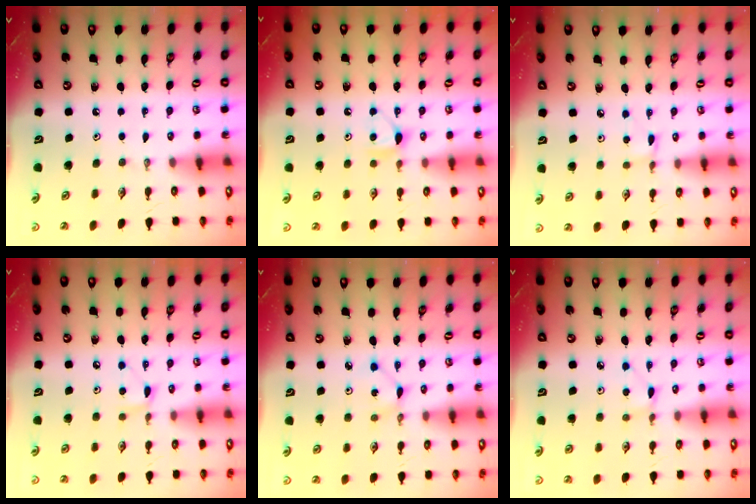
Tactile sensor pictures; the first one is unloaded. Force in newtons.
{"total": 4.9, "press": 4.8, "slide": 0.7}
{"total": 1.2, "press": 1.2, "slide": 0.1}
{"total": 5.2, "press": 5.1, "slide": 0.8}
{"total": 1.3, "press": 1.3, "slide": 0.0}
{"total": 2.5, "press": 2.5, "slide": 0.3}